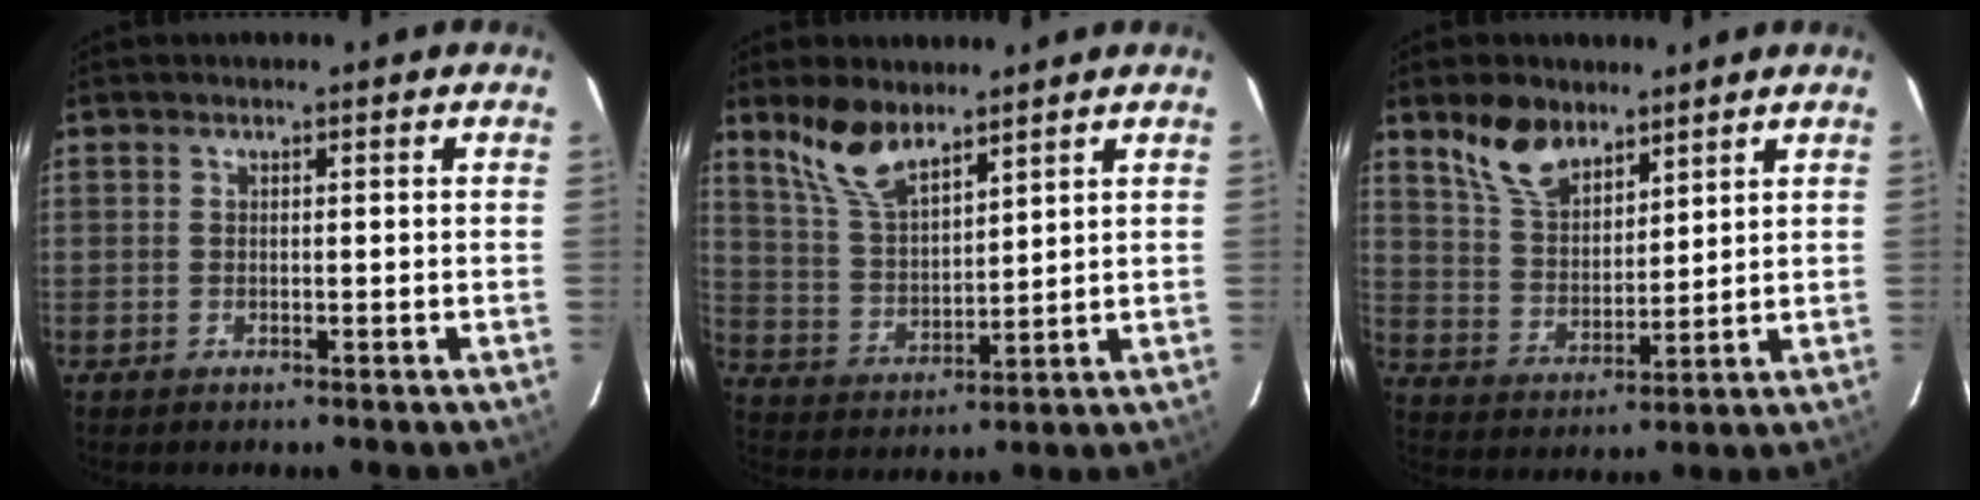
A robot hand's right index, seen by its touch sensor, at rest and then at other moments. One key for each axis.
{"total": 9.5, "fx": 7.1, "fy": 3.5, "fz": 5.1, "tx": -0.101, "ty": 0.009, "tz": 0.151}
{"total": 9.8, "fx": 7.0, "fy": 5.0, "fz": 4.7, "tx": -0.089, "ty": 0.019, "tz": 0.142}